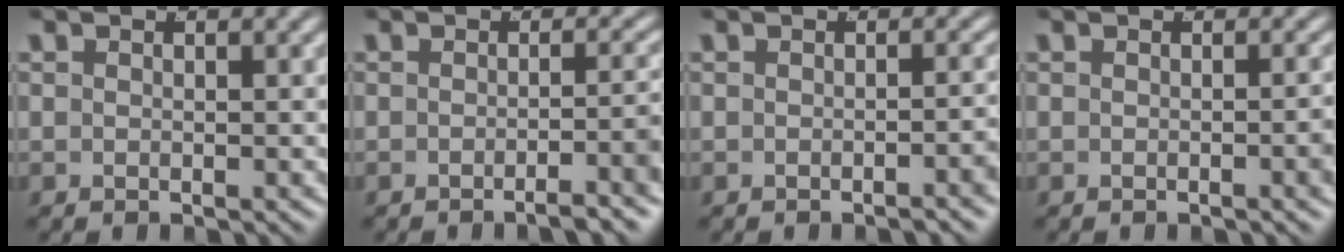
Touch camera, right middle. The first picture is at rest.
{"total": 3.4, "force": [-2.0, 0.2, 2.7], "torque": [-0.022, 0.005, -0.035]}
{"total": 1.6, "force": [-1.2, -0.2, 1.0], "torque": [-0.011, 0.006, -0.020]}
{"total": 1.1, "force": [-0.5, -0.2, 1.0], "torque": [-0.009, 0.004, -0.010]}